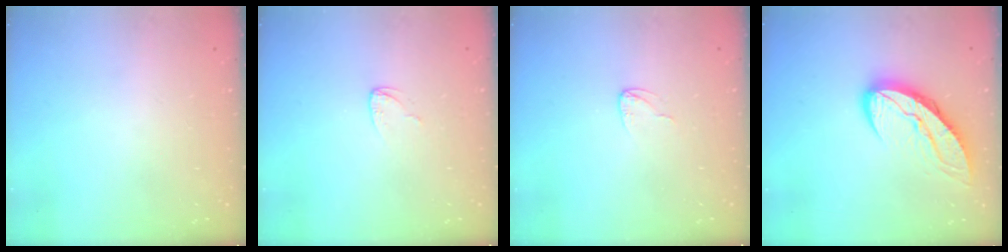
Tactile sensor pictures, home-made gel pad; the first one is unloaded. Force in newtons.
{"total": 3.0, "press": 3.0, "slide": 0.3}
{"total": 3.6, "press": 3.6, "slide": 0.3}
{"total": 9.8, "press": 9.7, "slide": 1.1}